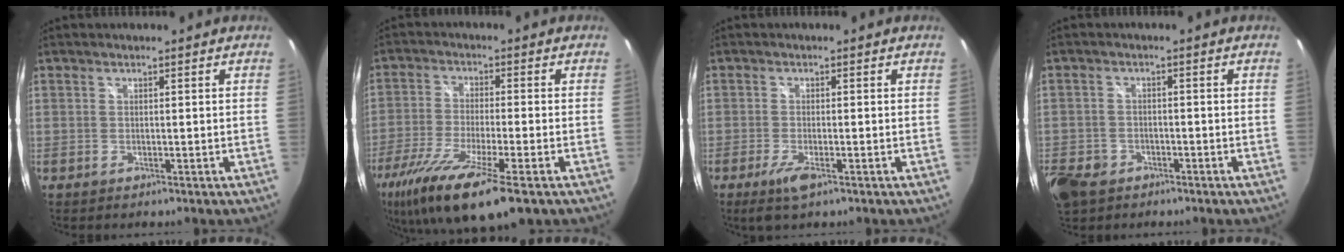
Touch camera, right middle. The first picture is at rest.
{"total": 16.8, "force": [-10.2, 3.1, 13.0], "torque": [-0.260, -0.064, -0.182]}
{"total": 3.8, "force": [-2.2, 0.8, 3.0], "torque": [-0.067, -0.012, -0.042]}
{"total": 9.0, "force": [-5.2, 6.3, 3.8], "torque": [-0.125, -0.013, -0.093]}